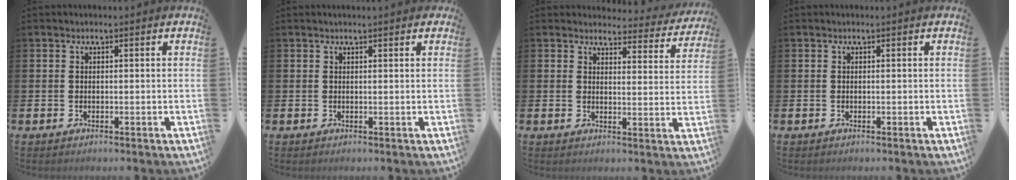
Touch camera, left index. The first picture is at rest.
{"total": 0.7, "force": [0.6, 0.0, 0.4], "torque": [0.002, -0.002, 0.009]}
{"total": 3.3, "force": [3.1, 1.1, 0.3], "torque": [-0.007, -0.026, 0.050]}
{"total": 0.0}